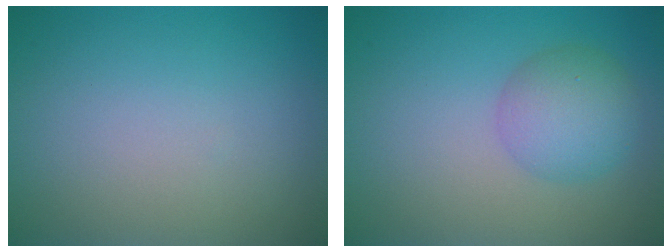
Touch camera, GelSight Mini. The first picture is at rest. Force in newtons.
{"total": 3.8, "press": 3.8, "slide": 0.2}